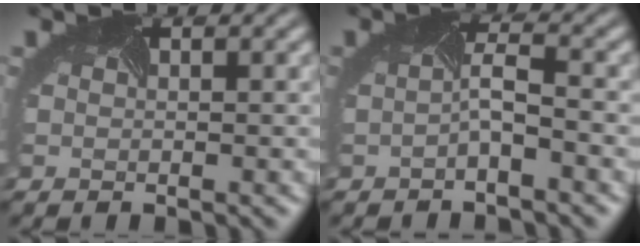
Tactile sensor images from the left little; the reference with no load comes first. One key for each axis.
{"total": 1.7, "fx": -0.9, "fy": 0.0, "fz": 1.5, "tx": -0.033, "ty": 0.000, "tz": -0.020}